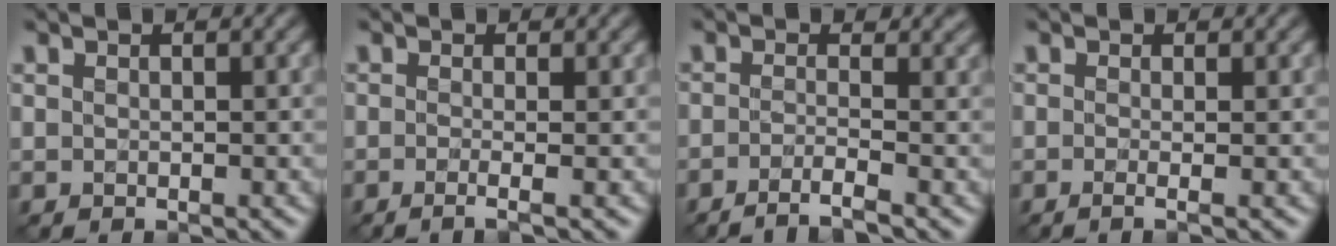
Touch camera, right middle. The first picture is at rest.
{"total": 2.2, "force": [-0.5, 0.9, 2.0], "torque": [-0.019, -0.010, -0.023]}
{"total": 2.6, "force": [-1.5, 0.6, 2.1], "torque": [-0.028, 0.002, -0.044]}
{"total": 2.0, "force": [-0.3, 0.8, 1.8], "torque": [-0.020, -0.009, -0.020]}